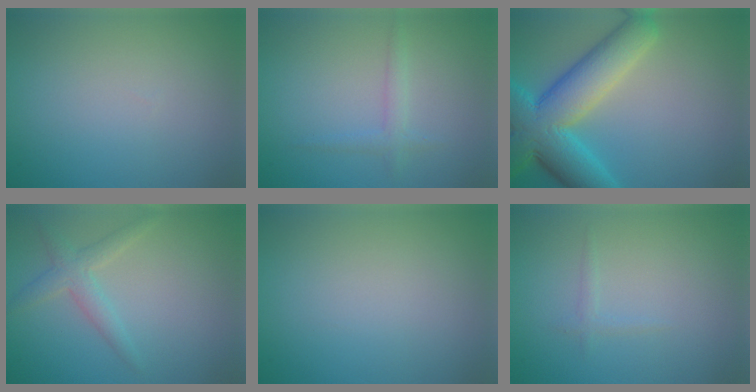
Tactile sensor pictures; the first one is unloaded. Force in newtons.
{"total": 1.4, "press": 1.4, "slide": 0.0}
{"total": 10.4, "press": 10.4, "slide": 0.6}
{"total": 2.4, "press": 2.4, "slide": 0.1}
{"total": 0.0}
{"total": 0.7, "press": 0.7, "slide": 0.1}